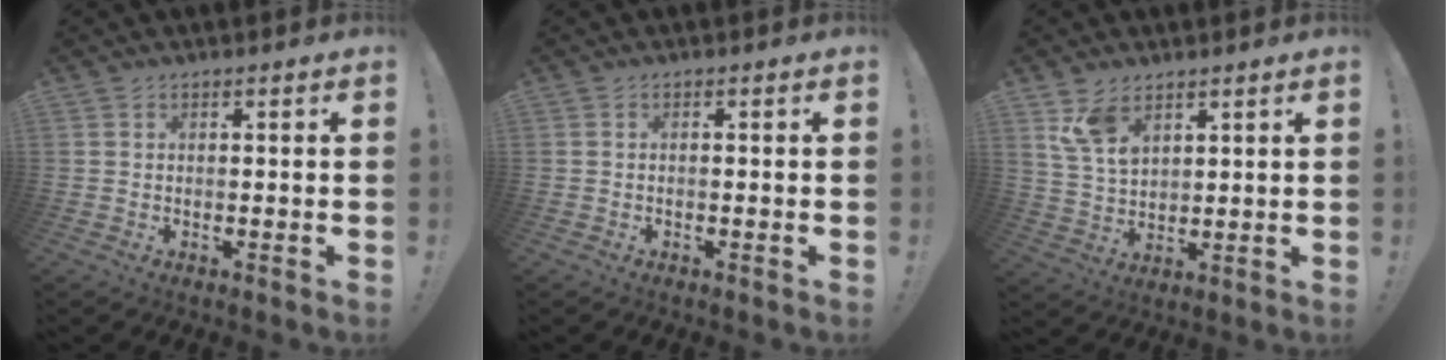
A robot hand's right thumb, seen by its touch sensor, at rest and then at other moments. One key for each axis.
{"total": 0.6, "fx": -0.5, "fy": -0.2, "fz": 0.3, "tx": -0.011, "ty": 0.002, "tz": -0.008}
{"total": 8.6, "fx": 5.6, "fy": 4.6, "fz": 4.6, "tx": -0.084, "ty": -0.023, "tz": 0.108}